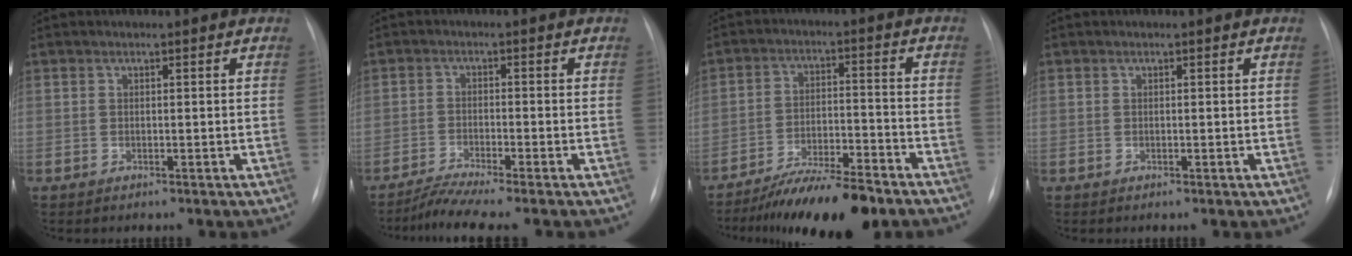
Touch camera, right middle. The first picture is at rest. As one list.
[{"total": 5.4, "force": [-4.6, -0.9, 2.6], "torque": [-0.052, -0.018, -0.085]}, {"total": 12.3, "force": [-9.9, 1.7, 7.0], "torque": [-0.107, -0.009, -0.164]}, {"total": 0.0}]